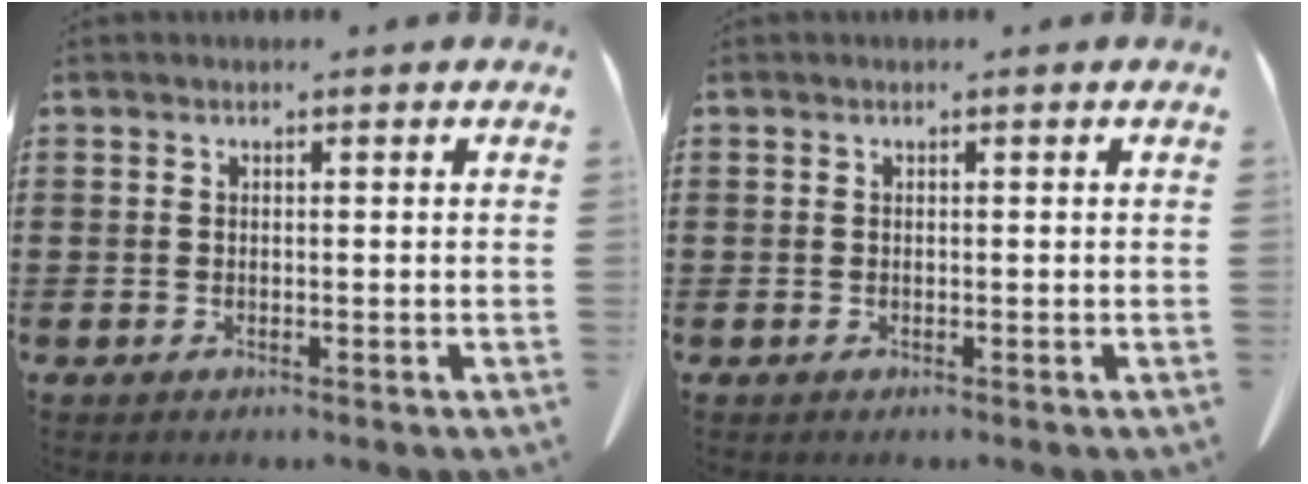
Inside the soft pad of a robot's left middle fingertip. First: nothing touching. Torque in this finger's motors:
{"motor_torque": [0.04, -0.06, -0.02, -0.01]}